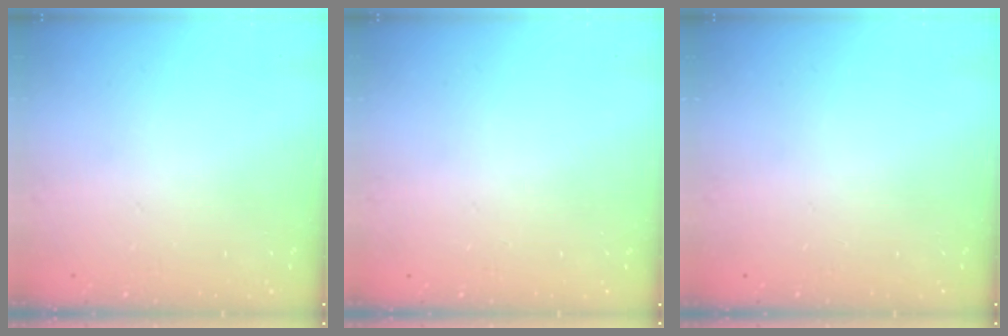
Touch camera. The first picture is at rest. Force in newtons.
{"total": 0.0}
{"total": 0.0}